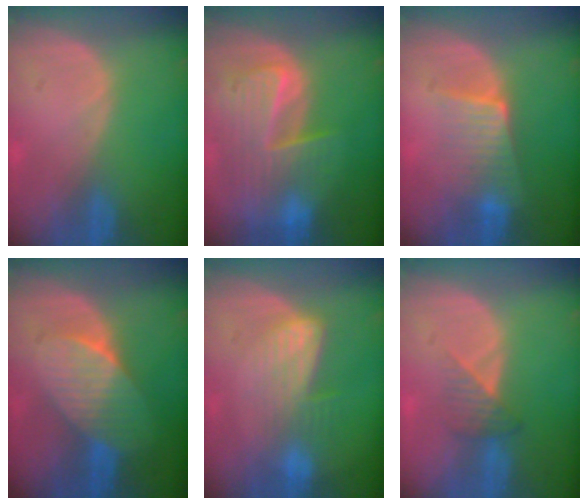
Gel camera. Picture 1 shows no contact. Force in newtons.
{"total": 10.0, "press": 8.7, "slide": 5.0}
{"total": 6.4, "press": 5.7, "slide": 2.9}
{"total": 7.5, "press": 6.9, "slide": 2.9}
{"total": 7.0, "press": 5.9, "slide": 3.8}
{"total": 3.4, "press": 3.1, "slide": 1.5}